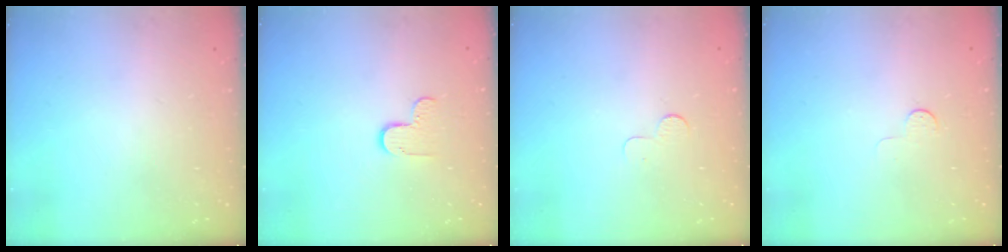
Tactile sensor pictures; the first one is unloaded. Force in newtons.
{"total": 4.7, "press": 4.7, "slide": 0.5}
{"total": 2.6, "press": 2.6, "slide": 0.2}
{"total": 3.1, "press": 3.1, "slide": 0.3}